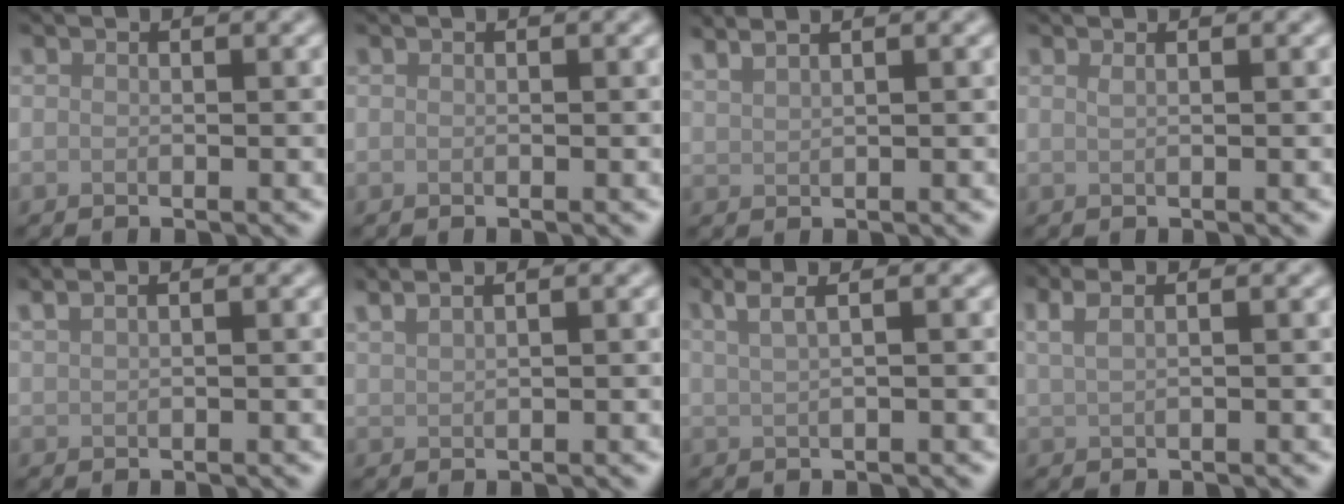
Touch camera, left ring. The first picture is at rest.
{"total": 0.0}
{"total": 3.1, "force": [2.5, 0.9, 1.6], "torque": [-0.013, 0.017, 0.022]}
{"total": 0.8, "force": [0.4, 0.4, 0.6], "torque": [-0.003, -0.001, 0.003]}
{"total": 2.6, "force": [1.9, 1.0, 1.4], "torque": [-0.017, 0.011, 0.011]}
{"total": 3.1, "force": [2.4, 1.0, 1.6], "torque": [-0.014, 0.017, 0.020]}
{"total": 4.3, "force": [2.6, 1.8, 2.9], "torque": [-0.032, 0.023, 0.015]}
{"total": 3.2, "force": [1.9, 1.5, 2.2], "torque": [-0.028, 0.011, 0.010]}